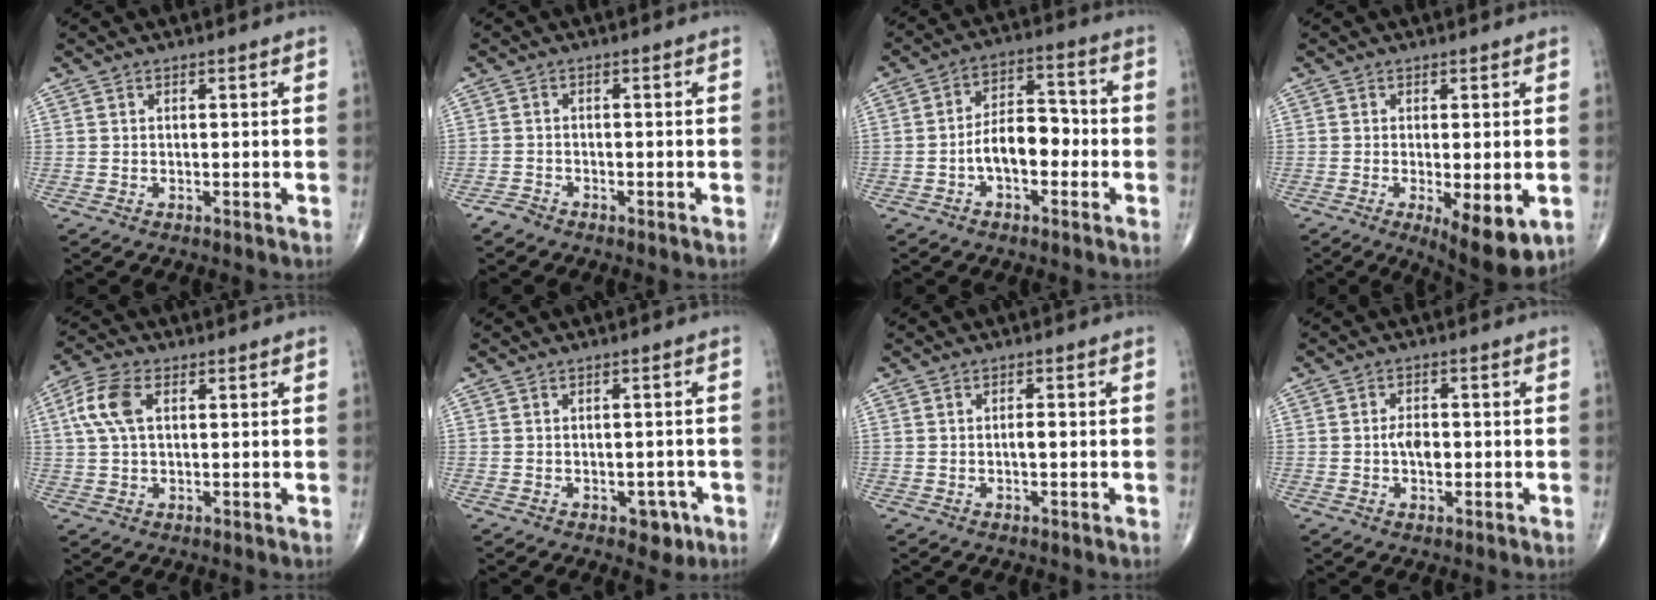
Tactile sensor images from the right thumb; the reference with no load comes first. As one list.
[{"total": 1.7, "force": [-1.5, 0.7, 0.1], "torque": [-0.005, -0.001, -0.032]}, {"total": 8.9, "force": [-2.3, 5.1, 6.9], "torque": [-0.099, 0.036, -0.049]}, {"total": 9.9, "force": [-3.1, 3.3, 8.8], "torque": [-0.124, -0.021, -0.040]}, {"total": 7.2, "force": [1.7, 3.9, 5.8], "torque": [-0.140, 0.016, 0.032]}, {"total": 3.4, "force": [-1.7, 2.3, 2.0], "torque": [-0.004, 0.007, -0.019]}, {"total": 1.3, "force": [-0.2, 0.5, 1.2], "torque": [-0.020, 0.001, -0.006]}, {"total": 3.6, "force": [-0.5, 2.1, 2.9], "torque": [-0.043, 0.003, -0.012]}]